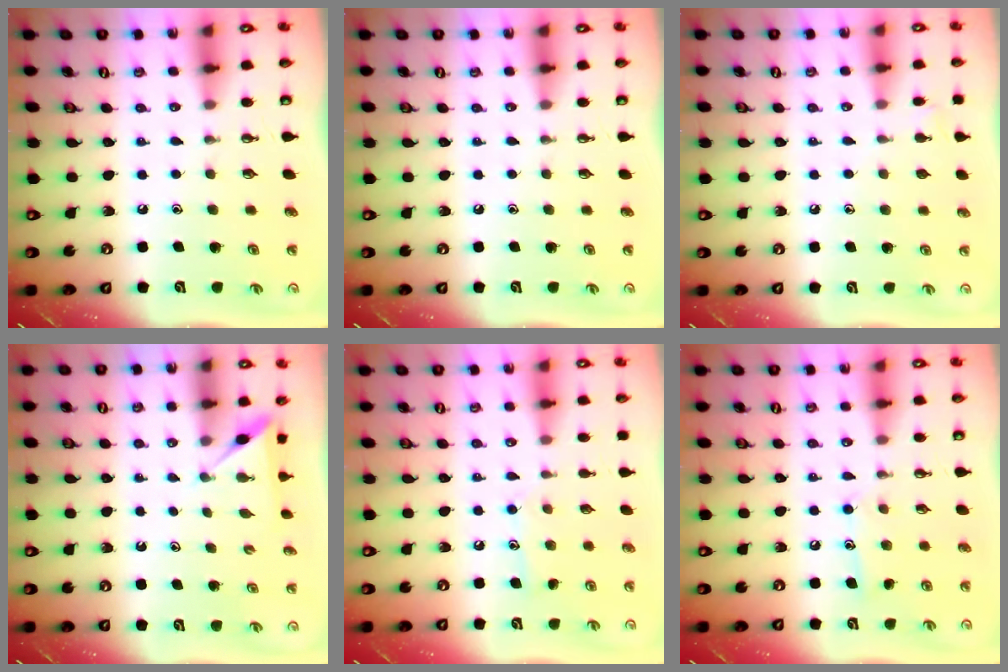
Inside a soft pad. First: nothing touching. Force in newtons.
{"total": 0.0}
{"total": 4.3, "press": 4.2, "slide": 0.6}
{"total": 2.5, "press": 2.5, "slide": 0.2}
{"total": 7.6, "press": 7.6, "slide": 0.5}
{"total": 8.2, "press": 8.2, "slide": 0.6}